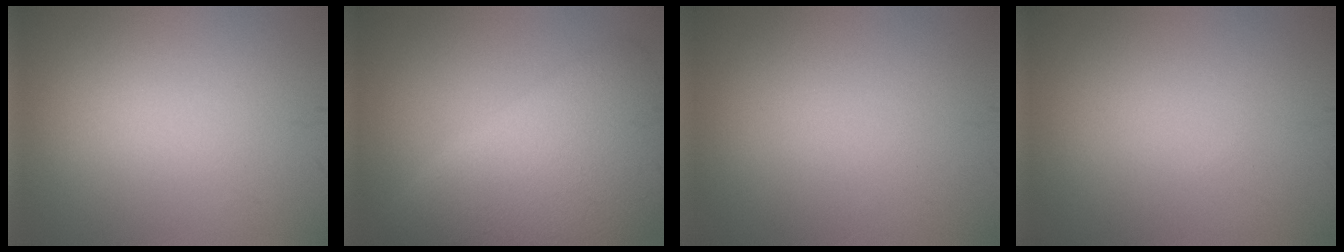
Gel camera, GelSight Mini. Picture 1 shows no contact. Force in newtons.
{"total": 10.1, "press": 10.1, "slide": 0.5}
{"total": 0.0}
{"total": 0.0}